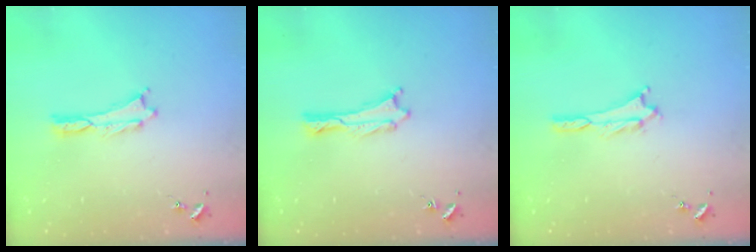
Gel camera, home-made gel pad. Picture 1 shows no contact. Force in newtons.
{"total": 0.0}
{"total": 0.7, "press": 0.7, "slide": 0.2}